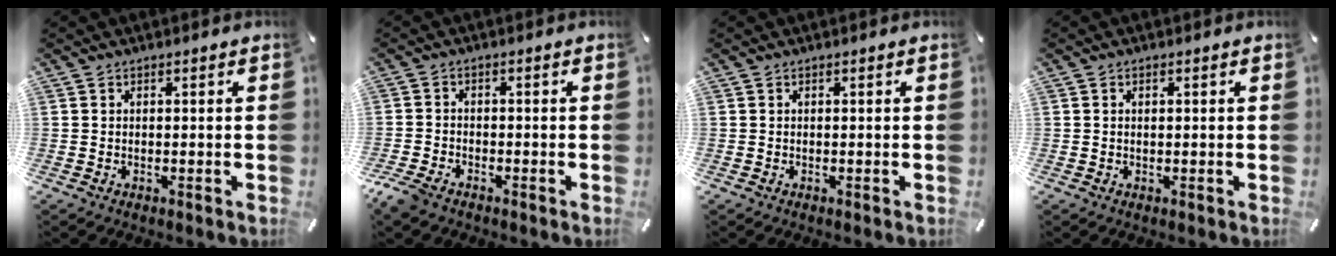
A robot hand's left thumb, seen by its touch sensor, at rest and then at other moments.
{"total": 3.6, "force": [-2.8, 1.6, 1.4], "torque": [-0.048, 0.006, -0.061]}
{"total": 0.0}
{"total": 0.7, "force": [0.1, 0.4, 0.6], "torque": [-0.013, 0.001, 0.001]}